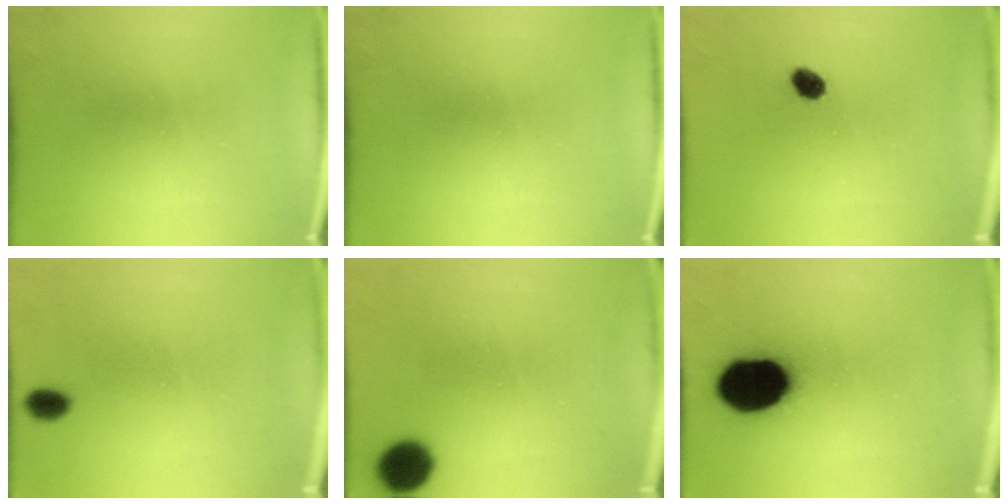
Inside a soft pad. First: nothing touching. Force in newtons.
{"total": 0.0}
{"total": 3.0}
{"total": 1.7}
{"total": 8.7}
{"total": 19.3}